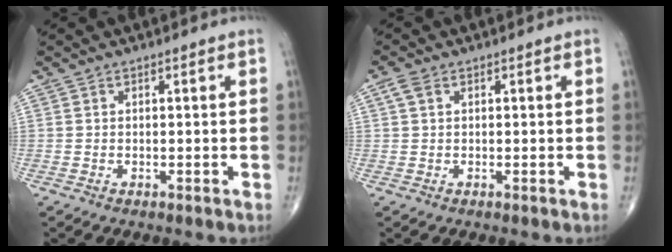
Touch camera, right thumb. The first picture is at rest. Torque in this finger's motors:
{"motor_torque": [0.03, -0.04, 0.13, 0.13, -0.03]}